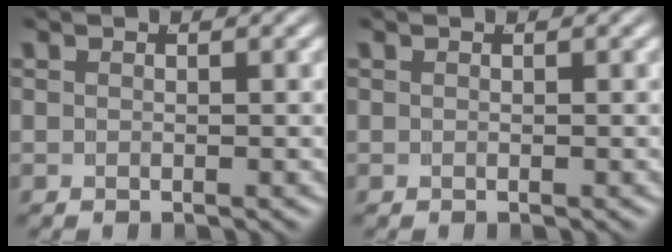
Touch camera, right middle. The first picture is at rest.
{"total": 0.0}